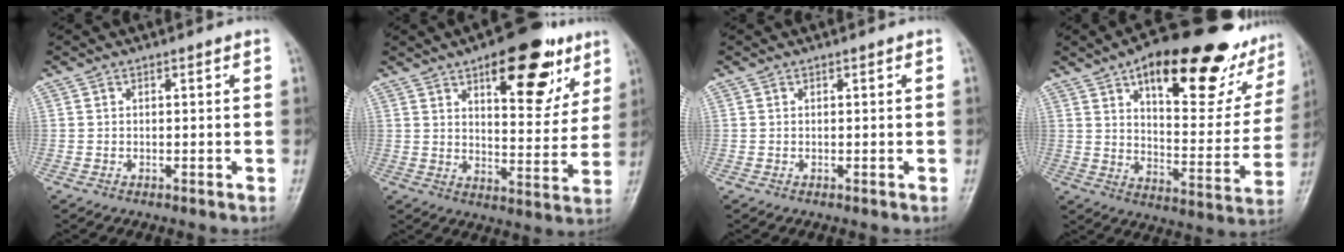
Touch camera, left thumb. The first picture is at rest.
{"total": 17.4, "force": [9.3, 7.6, 12.6], "torque": [-0.115, -0.036, 0.131]}
{"total": 0.0}
{"total": 26.9, "force": [16.6, 10.0, 18.7], "torque": [-0.207, -0.046, 0.237]}